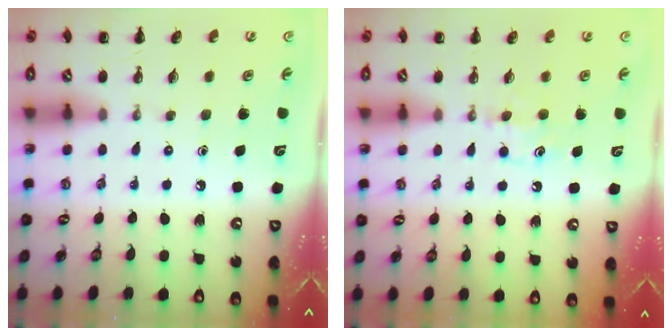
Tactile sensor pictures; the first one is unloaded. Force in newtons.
{"total": 5.6, "press": 5.3, "slide": 1.7}